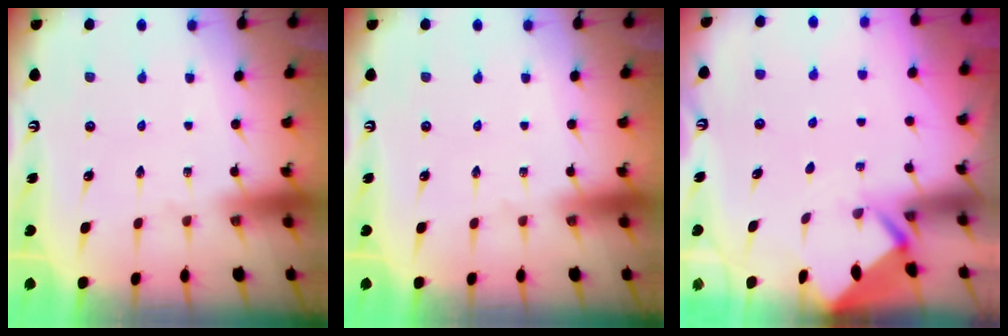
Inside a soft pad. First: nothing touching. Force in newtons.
{"total": 0.0}
{"total": 2.7, "press": 2.7, "slide": 0.1}